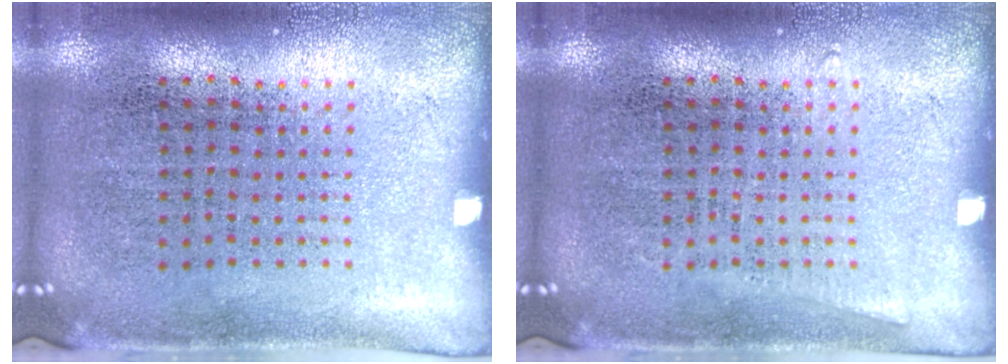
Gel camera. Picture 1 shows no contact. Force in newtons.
{"total": 0.7, "press": 0.7, "slide": 0.0}